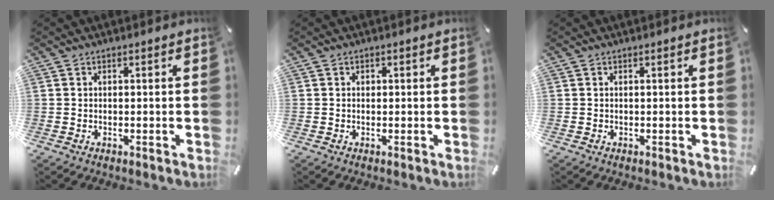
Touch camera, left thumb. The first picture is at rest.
{"total": 0.6, "force": [0.0, 0.6, -0.1], "torque": [0.001, 0.005, -0.001]}
{"total": 0.0}